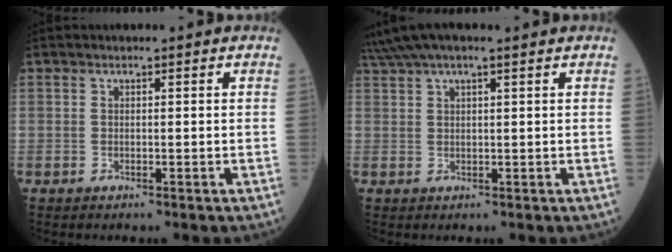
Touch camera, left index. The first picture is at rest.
{"total": 7.0, "force": [5.7, 0.3, 4.1], "torque": [-0.077, 0.048, 0.094]}